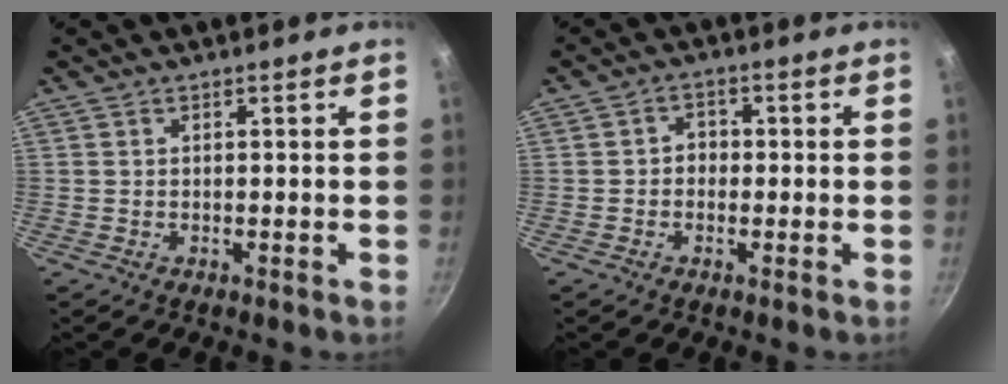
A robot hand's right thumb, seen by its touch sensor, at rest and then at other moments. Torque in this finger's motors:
{"motor_torque": [-0.26, 0.01, 0.03, 0.20, 0.01]}